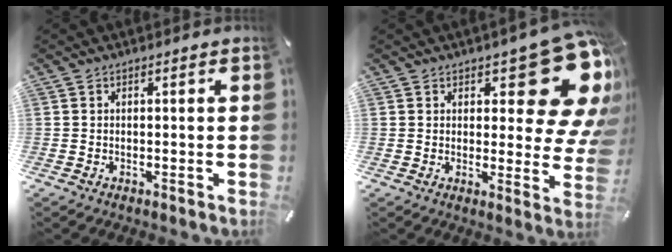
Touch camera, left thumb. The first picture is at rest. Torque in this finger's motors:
{"motor_torque": [2.48, 2.53, 0.28, -0.20, 0.07]}